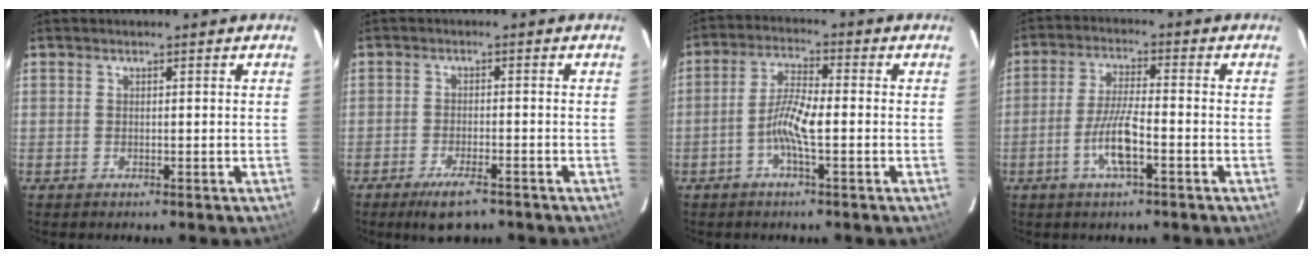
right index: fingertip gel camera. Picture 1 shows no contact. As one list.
[{"total": 5.9, "force": [-4.4, 1.5, 3.6], "torque": [-0.080, -0.012, -0.073]}, {"total": 6.1, "force": [-1.8, 0.9, 5.8], "torque": [-0.119, 0.010, -0.040]}, {"total": 7.0, "force": [-3.0, 0.9, 6.3], "torque": [-0.125, 0.000, -0.057]}]